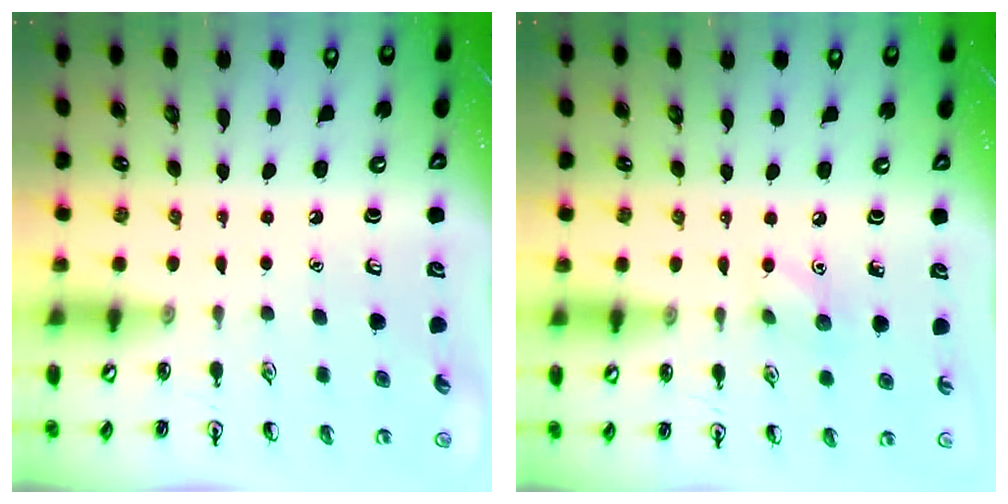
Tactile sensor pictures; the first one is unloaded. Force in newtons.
{"total": 5.2, "press": 5.0, "slide": 1.7}